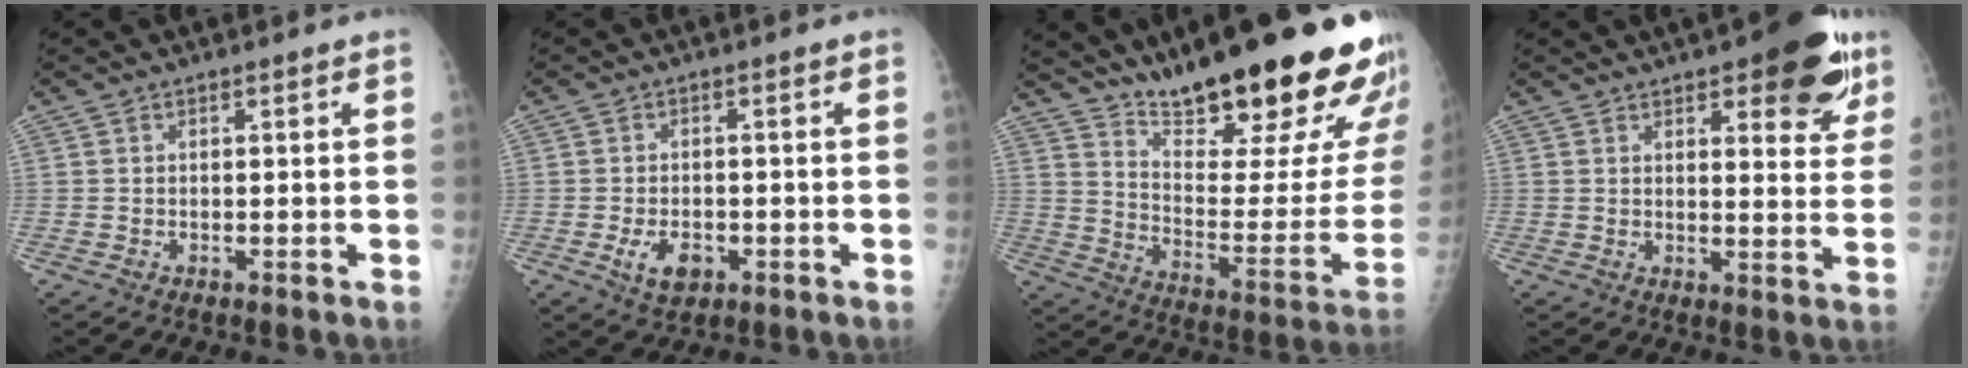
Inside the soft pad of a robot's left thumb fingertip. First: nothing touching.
{"total": 5.0, "force": [-1.8, 3.2, 3.3], "torque": [-0.052, 0.000, -0.025]}
{"total": 29.4, "force": [21.7, 6.3, 18.8], "torque": [-0.241, -0.123, 0.319]}
{"total": 13.2, "force": [7.6, 4.9, 9.7], "torque": [-0.076, -0.031, 0.094]}